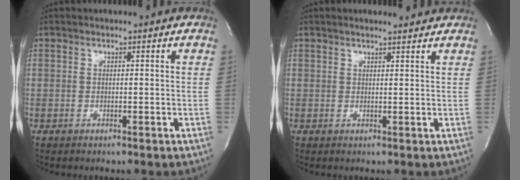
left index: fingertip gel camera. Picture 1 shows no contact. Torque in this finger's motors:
{"motor_torque": [0.76, -0.69, 0.12, 0.01]}